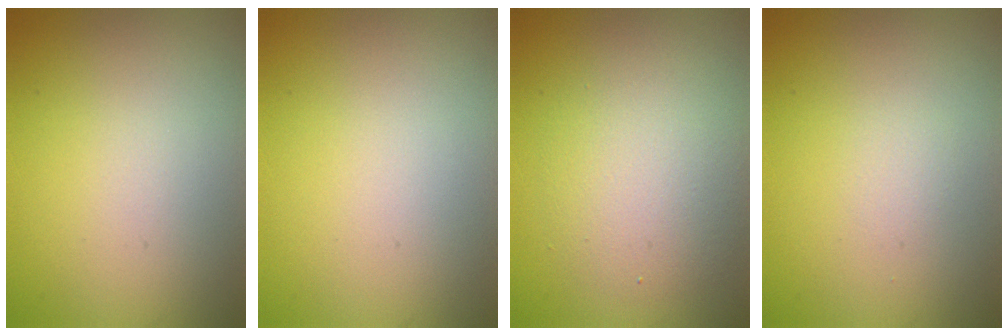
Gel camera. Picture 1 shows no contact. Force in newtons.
{"total": 0.0}
{"total": 4.2, "press": 4.2, "slide": 0.5}
{"total": 0.5, "press": 0.5, "slide": 0.0}